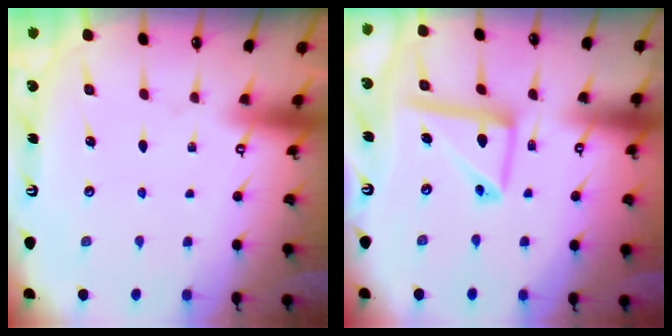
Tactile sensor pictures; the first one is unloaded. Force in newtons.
{"total": 12.4, "press": 12.4, "slide": 1.3}